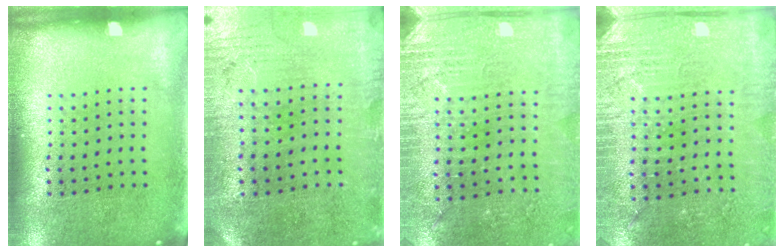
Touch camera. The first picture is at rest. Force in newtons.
{"total": 0.6, "press": 0.4, "slide": 0.5}
{"total": 2.8, "press": 2.8, "slide": 0.5}
{"total": 2.9, "press": 2.9, "slide": 0.4}